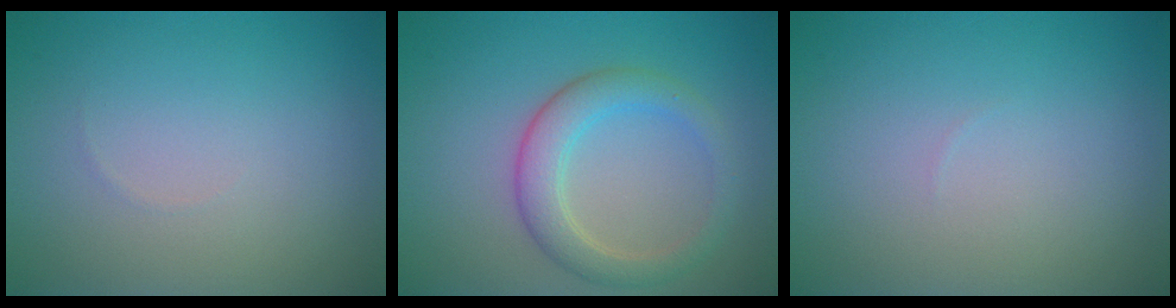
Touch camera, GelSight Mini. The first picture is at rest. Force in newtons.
{"total": 3.6, "press": 3.6, "slide": 0.2}
{"total": 0.0}